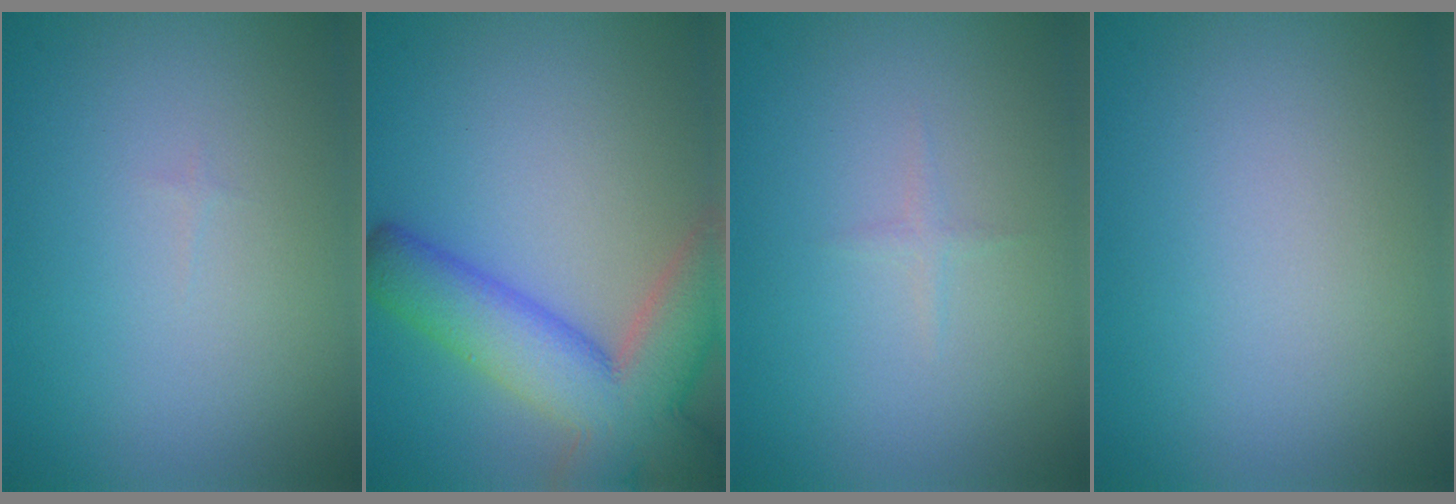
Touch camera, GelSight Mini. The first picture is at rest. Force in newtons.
{"total": 9.6, "press": 9.5, "slide": 0.6}
{"total": 0.6, "press": 0.6, "slide": 0.0}
{"total": 0.0}